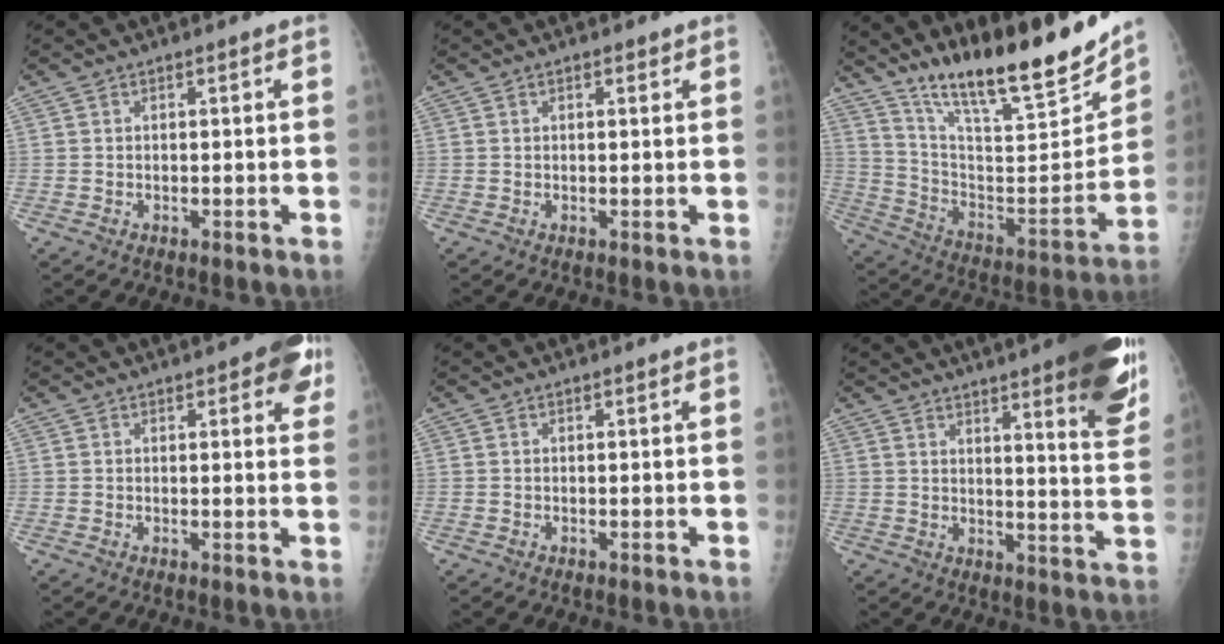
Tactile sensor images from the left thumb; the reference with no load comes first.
{"total": 1.1, "force": [0.6, 0.5, 0.8], "torque": [-0.009, 0.000, 0.007]}
{"total": 23.8, "force": [18.3, 4.4, 14.6], "torque": [-0.206, -0.093, 0.307]}
{"total": 5.8, "force": [2.9, 2.4, 4.5], "torque": [-0.024, -0.006, 0.024]}
{"total": 0.0}
{"total": 19.2, "force": [12.2, 3.2, 14.5], "torque": [-0.161, -0.060, 0.150]}